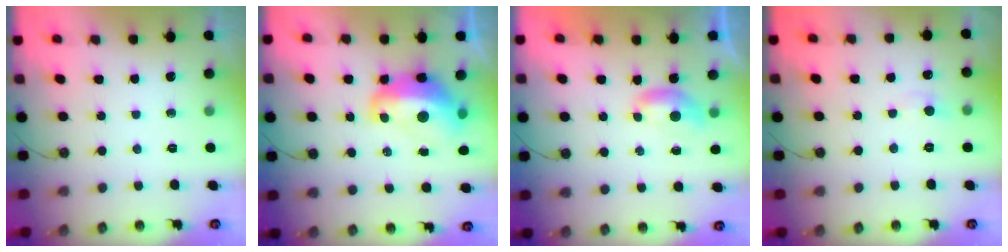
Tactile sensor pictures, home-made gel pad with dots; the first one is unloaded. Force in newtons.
{"total": 8.5, "press": 8.4, "slide": 1.2}
{"total": 2.4, "press": 2.3, "slide": 0.5}
{"total": 0.8, "press": 0.5, "slide": 0.6}